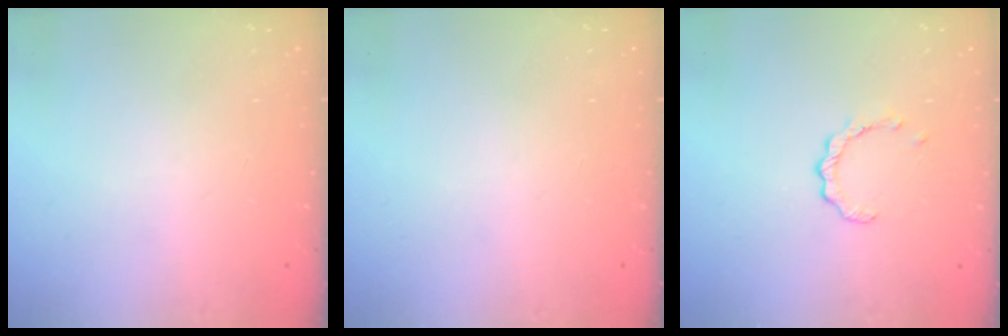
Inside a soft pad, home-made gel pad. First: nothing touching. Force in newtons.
{"total": 0.0}
{"total": 1.8, "press": 1.8, "slide": 0.3}